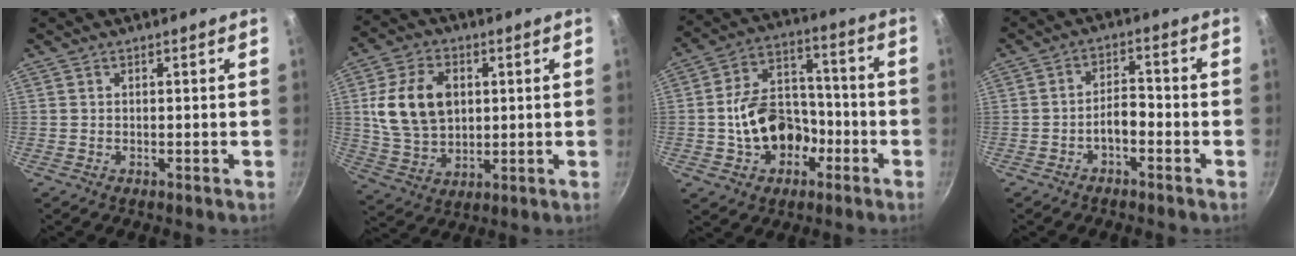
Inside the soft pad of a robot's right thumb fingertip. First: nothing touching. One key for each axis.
{"total": 14.3, "fx": 2.6, "fy": 10.0, "fz": 9.8, "tx": -0.165, "ty": -0.006, "tz": 0.054}
{"total": 14.6, "fx": -3.8, "fy": 11.1, "fz": 8.8, "tx": -0.113, "ty": 0.057, "tz": -0.061}
{"total": 4.1, "fx": -2.2, "fy": 1.9, "fz": 2.9, "tx": -0.038, "ty": 0.030, "tz": -0.039}